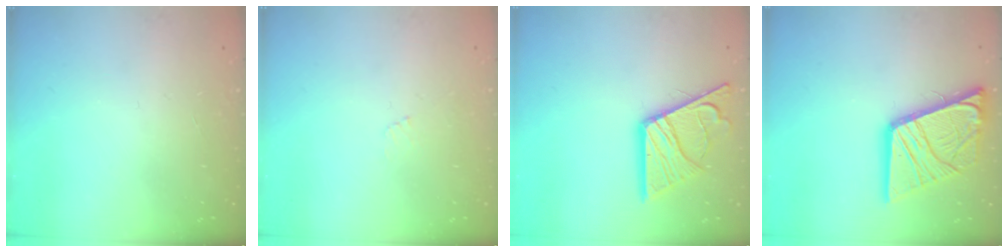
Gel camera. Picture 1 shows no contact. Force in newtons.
{"total": 2.7, "press": 2.6, "slide": 0.5}
{"total": 15.9, "press": 15.8, "slide": 1.6}
{"total": 18.0, "press": 17.9, "slide": 2.1}